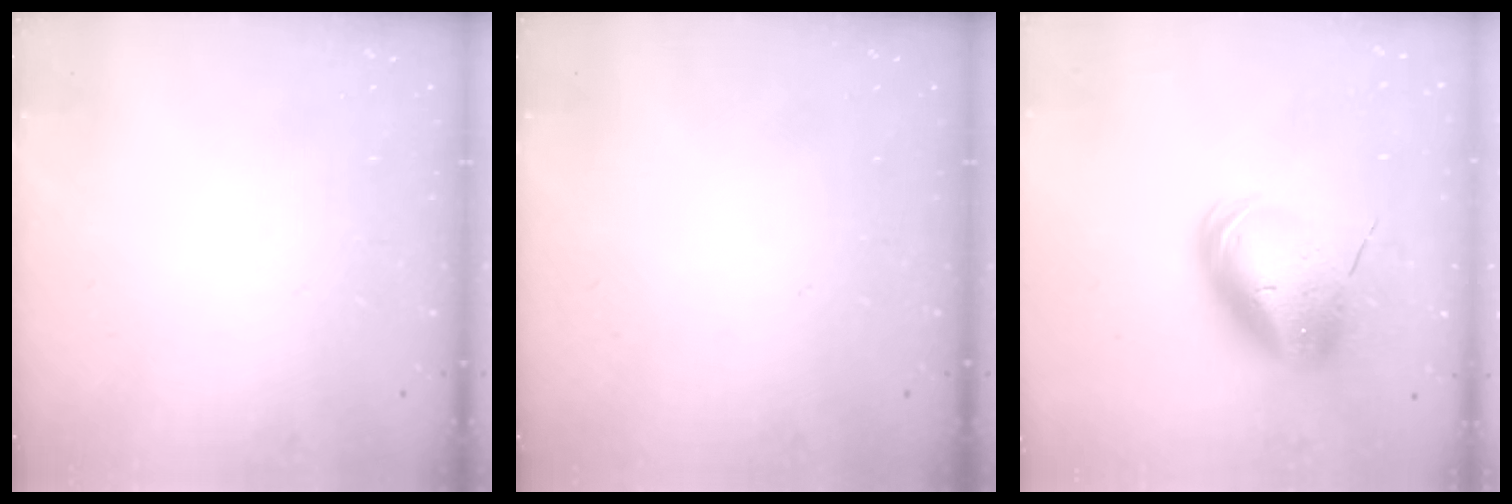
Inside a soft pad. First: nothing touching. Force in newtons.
{"total": 0.0}
{"total": 12.3, "press": 12.1, "slide": 2.2}